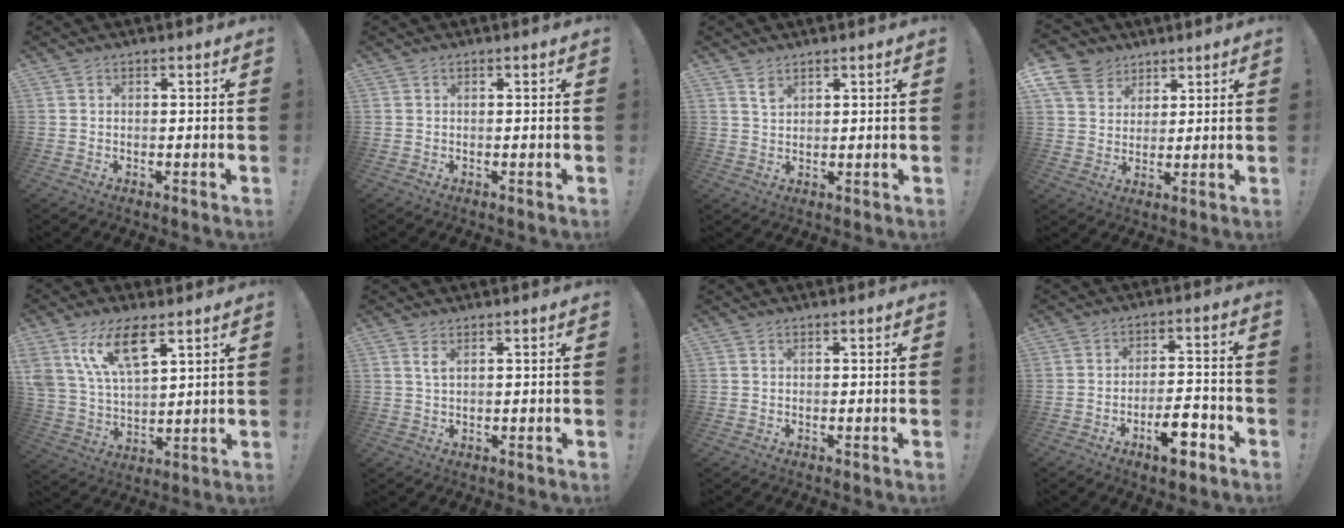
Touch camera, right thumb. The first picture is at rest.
{"total": 0.0}
{"total": 2.8, "force": [2.0, 1.5, 1.2], "torque": [-0.006, -0.016, 0.034]}
{"total": 9.9, "force": [6.1, 7.4, 2.6], "torque": [-0.053, -0.035, 0.123]}
{"total": 14.4, "force": [8.5, 6.3, 9.9], "torque": [-0.211, -0.030, 0.154]}
{"total": 1.9, "force": [0.9, 0.4, 1.7], "torque": [-0.032, -0.001, 0.014]}
{"total": 0.0}
{"total": 9.8, "force": [-5.6, 3.5, 7.3], "torque": [-0.111, 0.028, -0.099]}